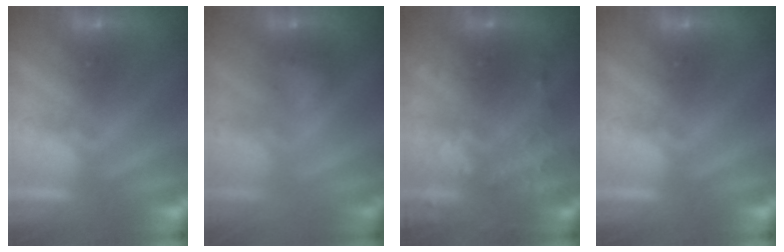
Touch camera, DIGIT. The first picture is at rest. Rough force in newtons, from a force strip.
{"total": 2.4}
{"total": 4.7}
{"total": 0.0}